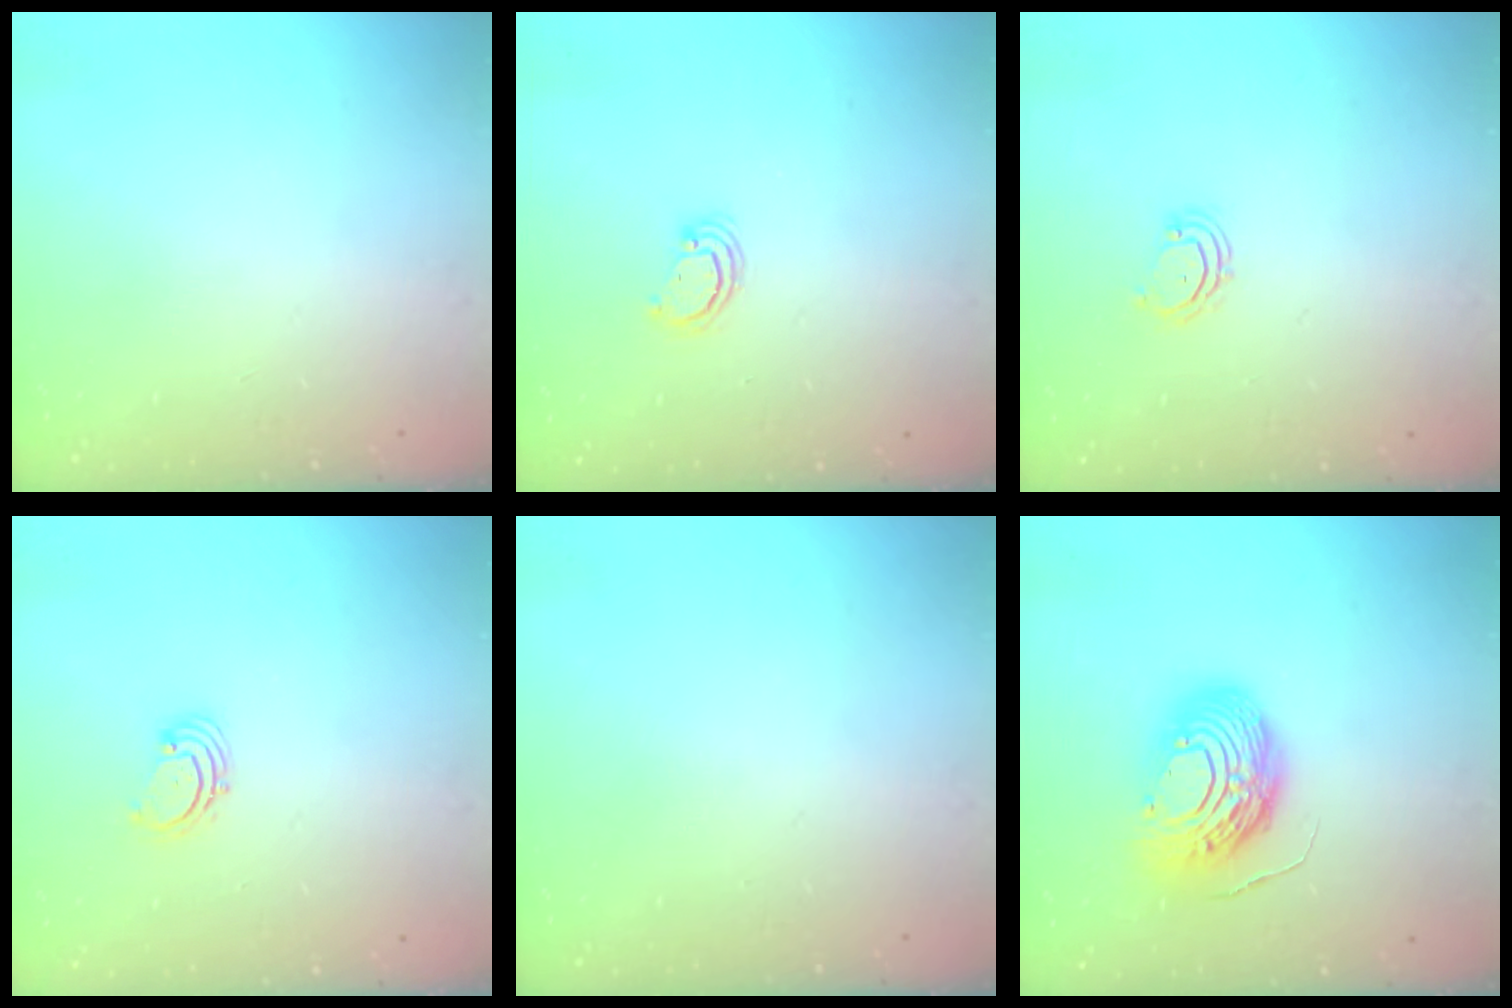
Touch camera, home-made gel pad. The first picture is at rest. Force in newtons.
{"total": 3.0, "press": 2.9, "slide": 0.3}
{"total": 3.5, "press": 3.5, "slide": 0.2}
{"total": 1.6, "press": 1.6, "slide": 0.2}
{"total": 0.0}
{"total": 13.8, "press": 13.8, "slide": 1.1}